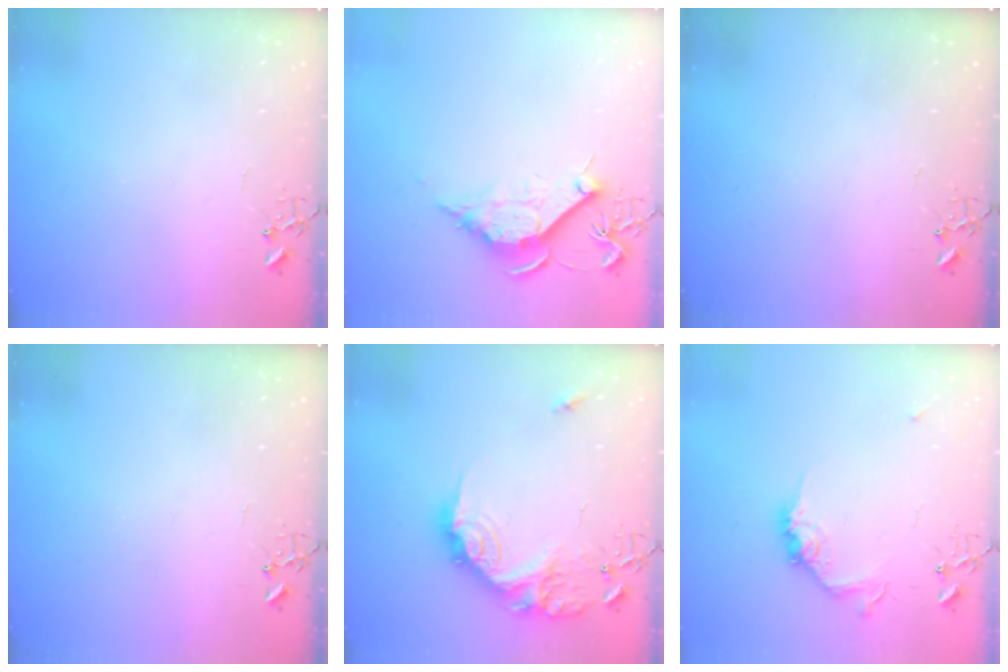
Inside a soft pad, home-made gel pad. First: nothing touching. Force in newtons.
{"total": 10.8, "press": 10.8, "slide": 0.1}
{"total": 0.0}
{"total": 0.0}
{"total": 19.2, "press": 19.2, "slide": 1.0}
{"total": 10.9, "press": 10.9, "slide": 0.5}